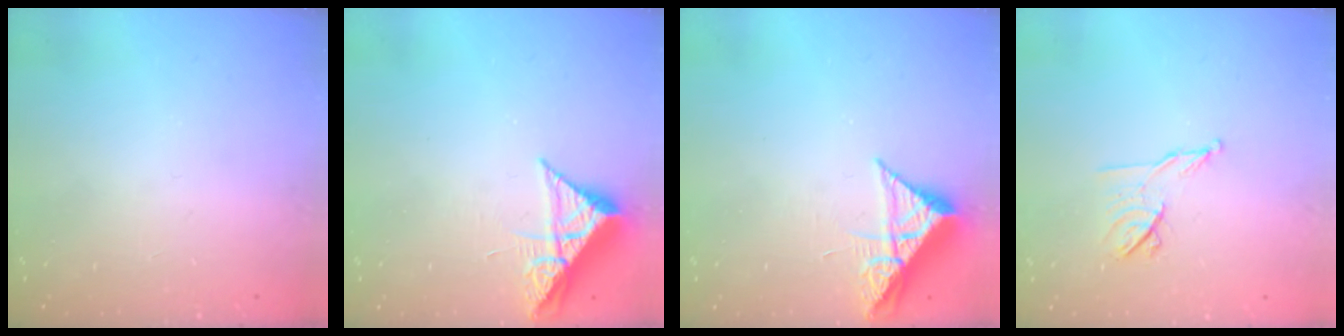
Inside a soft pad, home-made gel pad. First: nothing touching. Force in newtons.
{"total": 7.0, "press": 7.0, "slide": 0.3}
{"total": 7.0, "press": 7.0, "slide": 0.3}
{"total": 8.1, "press": 8.0, "slide": 1.3}